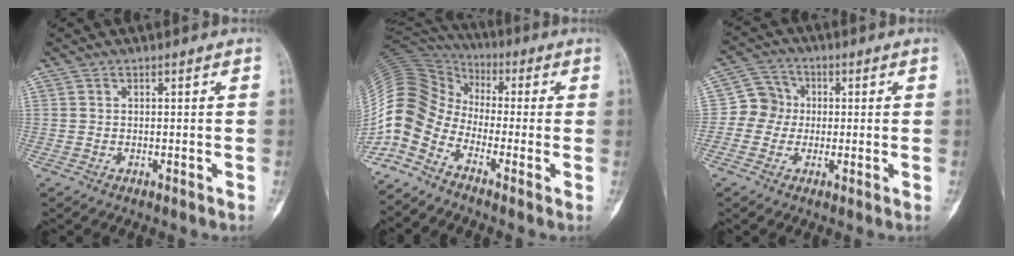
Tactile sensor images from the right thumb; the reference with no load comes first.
{"total": 12.0, "force": [-6.1, 7.7, 6.8], "torque": [-0.136, 0.063, -0.142]}
{"total": 6.0, "force": [-0.3, 5.7, 1.8], "torque": [0.001, 0.015, -0.020]}